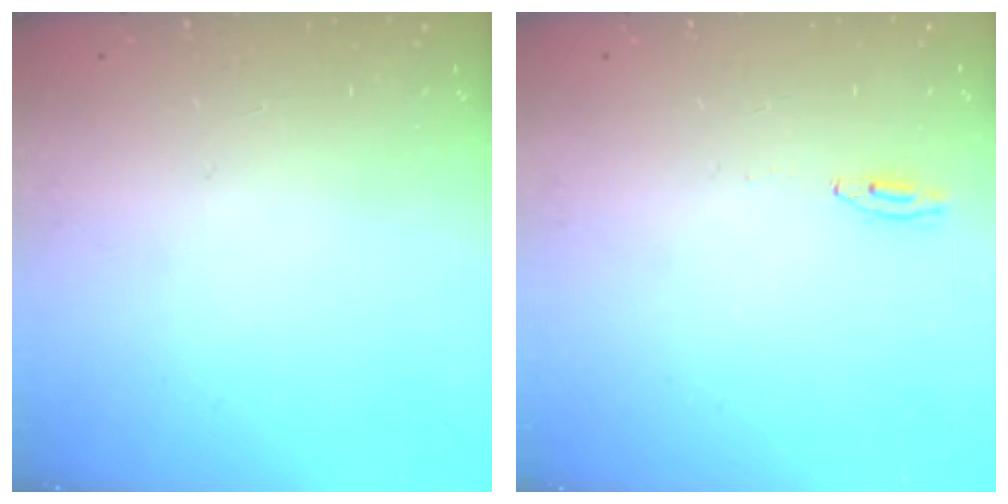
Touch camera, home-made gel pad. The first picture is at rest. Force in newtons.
{"total": 2.0, "press": 2.0, "slide": 0.2}